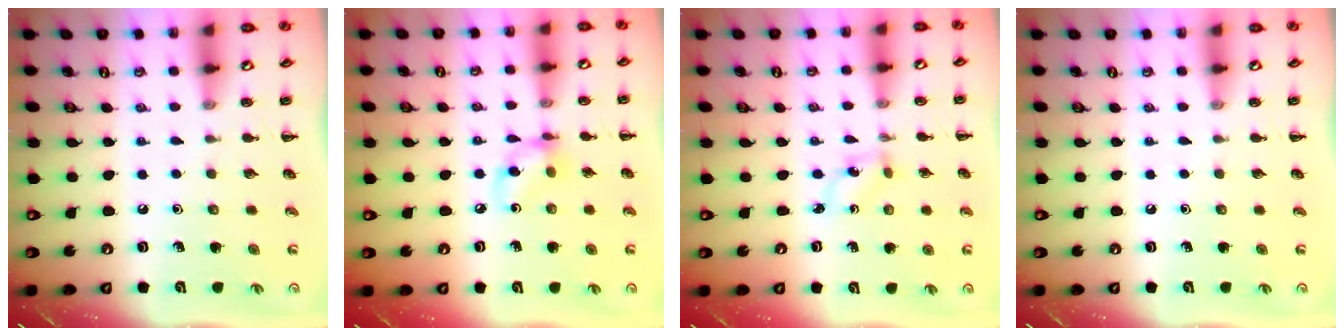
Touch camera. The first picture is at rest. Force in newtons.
{"total": 7.4, "press": 7.4, "slide": 0.4}
{"total": 1.7, "press": 1.5, "slide": 0.8}
{"total": 0.0}